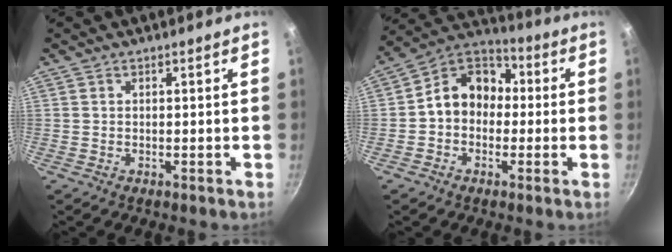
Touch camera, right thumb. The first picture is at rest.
{"total": 11.3, "force": [-0.3, 9.2, 6.6], "torque": [-0.066, 0.042, -0.032]}